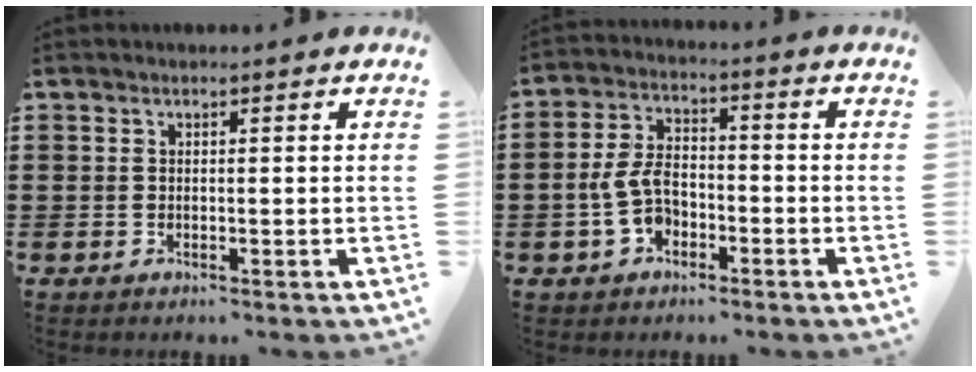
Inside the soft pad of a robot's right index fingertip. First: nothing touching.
{"total": 6.1, "force": [-2.2, 3.7, 4.3], "torque": [-0.114, -0.002, -0.048]}